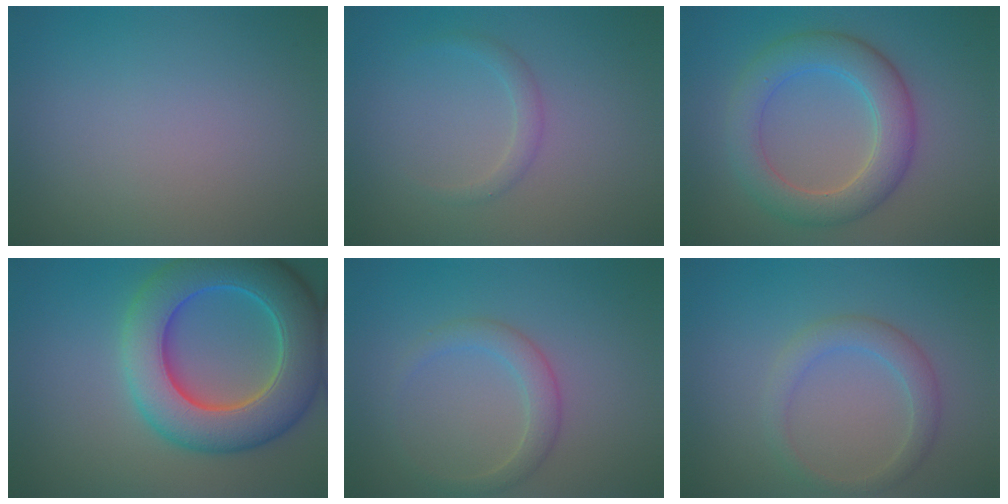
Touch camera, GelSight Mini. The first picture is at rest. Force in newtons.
{"total": 1.3, "press": 1.3, "slide": 0.0}
{"total": 5.7, "press": 5.7, "slide": 0.1}
{"total": 10.5, "press": 10.5, "slide": 0.3}
{"total": 2.4, "press": 2.4, "slide": 0.2}
{"total": 2.6, "press": 2.6, "slide": 0.3}